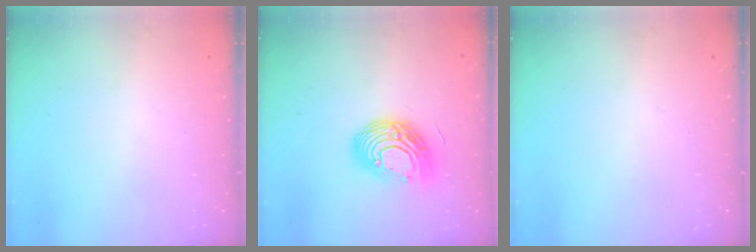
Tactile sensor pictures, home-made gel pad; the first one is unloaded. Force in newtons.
{"total": 14.2, "press": 14.1, "slide": 1.2}
{"total": 0.0}